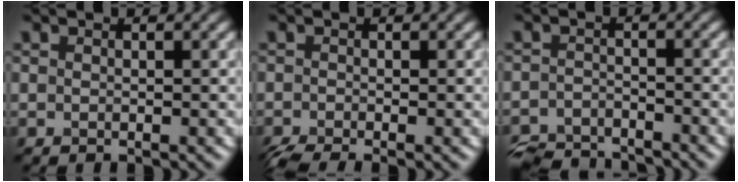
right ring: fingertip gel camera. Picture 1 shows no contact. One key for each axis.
{"total": 2.7, "fx": -2.2, "fy": 0.4, "fz": 1.5, "tx": -0.027, "ty": -0.012, "tz": -0.046}
{"total": 5.7, "fx": -5.4, "fy": 1.3, "fz": 1.2, "tx": -0.021, "ty": -0.016, "tz": -0.102}